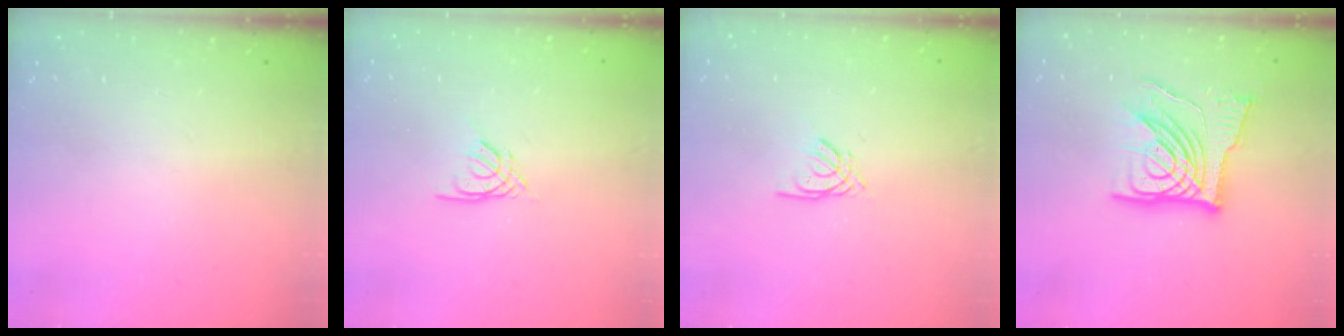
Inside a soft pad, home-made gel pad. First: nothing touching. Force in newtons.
{"total": 2.2, "press": 2.1, "slide": 0.5}
{"total": 1.8, "press": 1.8, "slide": 0.3}
{"total": 17.1, "press": 16.9, "slide": 2.3}